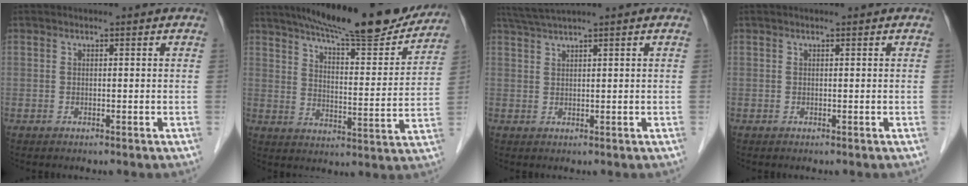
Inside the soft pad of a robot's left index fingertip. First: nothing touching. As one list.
[{"total": 19.2, "force": [16.7, 2.3, 9.2], "torque": [-0.135, -0.020, 0.230]}, {"total": 3.1, "force": [2.6, -1.1, 1.3], "torque": [-0.035, 0.011, 0.059]}, {"total": 0.0}]